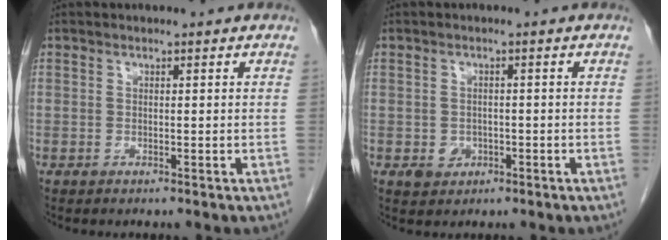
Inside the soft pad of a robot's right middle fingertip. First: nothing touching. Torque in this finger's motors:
{"motor_torque": [0.42, -0.07, 0.02, 0.00]}